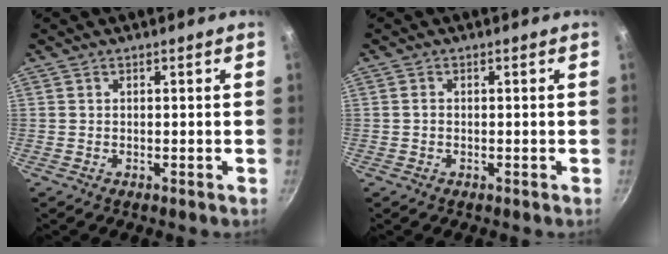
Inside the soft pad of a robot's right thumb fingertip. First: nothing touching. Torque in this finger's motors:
{"motor_torque": [-0.37, 0.08, -0.03, 0.58, 0.00]}